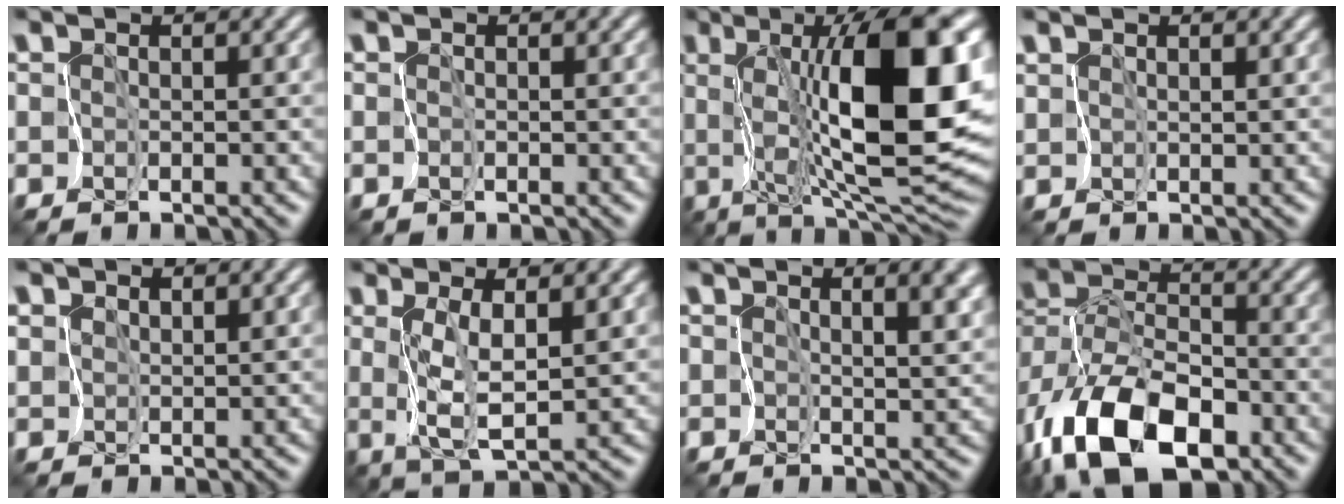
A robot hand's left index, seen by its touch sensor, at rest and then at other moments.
{"total": 0.0}
{"total": 13.1, "force": [2.3, 3.3, 12.5], "torque": [-0.172, 0.008, 0.042]}
{"total": 0.9, "force": [0.8, -0.2, 0.0], "torque": [-0.003, 0.005, 0.019]}
{"total": 3.3, "force": [2.5, 1.9, 1.1], "torque": [-0.026, 0.014, 0.040]}
{"total": 3.1, "force": [1.5, 0.1, 2.8], "torque": [-0.064, 0.000, 0.038]}
{"total": 4.8, "force": [2.6, 2.3, 3.4], "torque": [-0.027, 0.003, 0.047]}
{"total": 12.4, "force": [-7.2, 6.1, 8.0], "torque": [-0.167, -0.002, -0.136]}